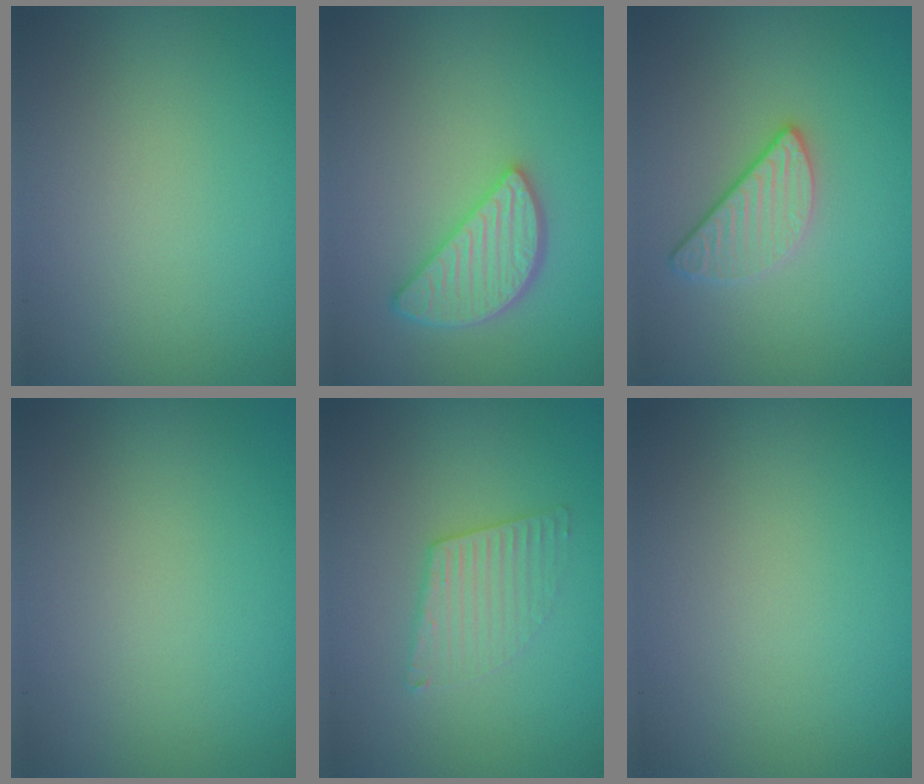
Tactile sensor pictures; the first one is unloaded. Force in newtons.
{"total": 4.1, "press": 3.5, "slide": 2.1}
{"total": 2.5, "press": 2.3, "slide": 1.0}
{"total": 0.0}
{"total": 2.5, "press": 2.5, "slide": 0.2}
{"total": 0.0}